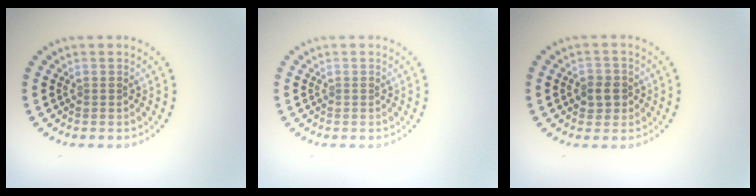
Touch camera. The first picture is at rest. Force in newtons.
{"total": 0.0}
{"total": 2.0, "press": 1.9, "slide": 0.7}